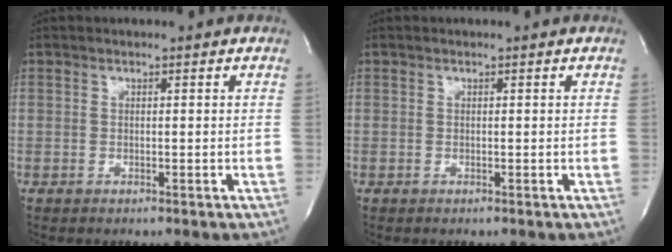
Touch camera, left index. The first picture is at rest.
{"total": 0.0}